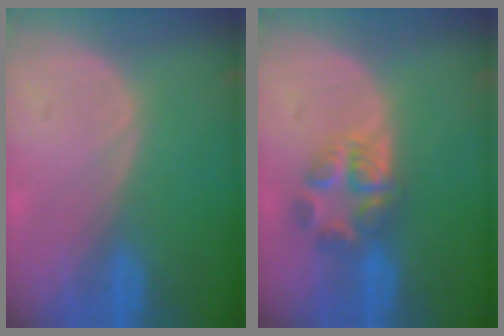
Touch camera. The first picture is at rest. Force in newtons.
{"total": 5.6, "press": 5.5, "slide": 1.1}